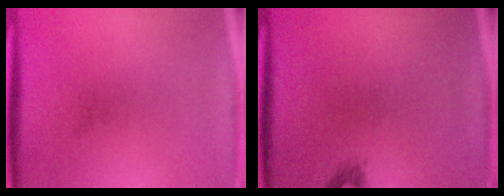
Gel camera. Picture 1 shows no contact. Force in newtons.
{"total": 0.9}